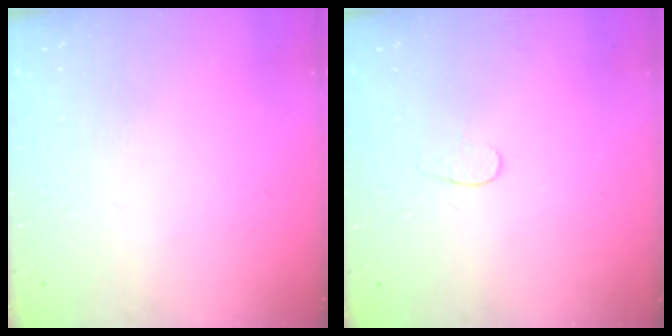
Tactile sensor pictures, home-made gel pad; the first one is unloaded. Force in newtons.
{"total": 3.9, "press": 3.9, "slide": 0.4}